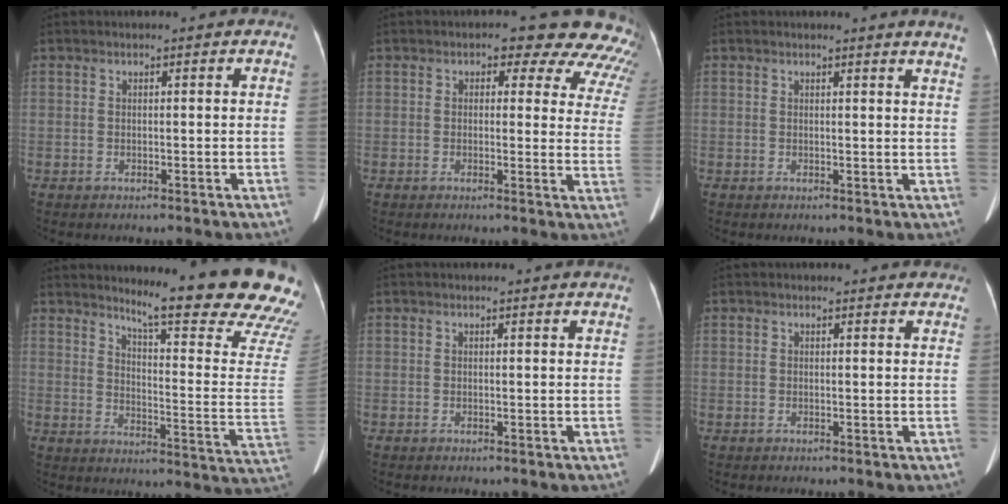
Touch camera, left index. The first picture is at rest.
{"total": 14.2, "force": [11.7, 5.7, 5.7], "torque": [-0.031, -0.015, 0.096]}
{"total": 5.6, "force": [5.3, -0.5, 1.8], "torque": [-0.017, -0.029, 0.030]}
{"total": 21.7, "force": [19.0, 0.9, 10.5], "torque": [-0.136, -0.114, 0.221]}
{"total": 1.4, "force": [1.3, 0.4, 0.2], "torque": [-0.017, 0.006, 0.006]}
{"total": 3.7, "force": [3.3, 1.5, 0.7], "torque": [-0.004, 0.007, 0.021]}